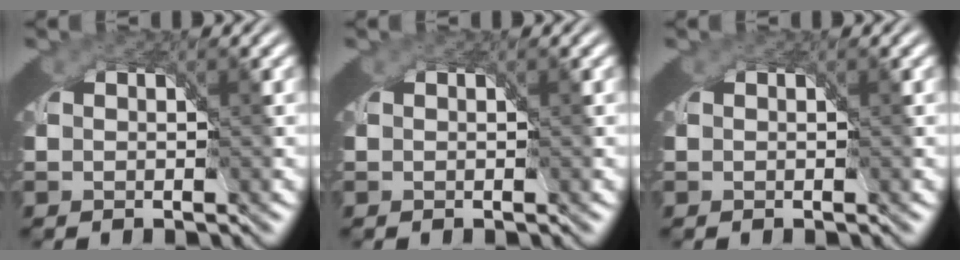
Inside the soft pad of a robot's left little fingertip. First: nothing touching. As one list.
[{"total": 0.0}, {"total": 0.0}]